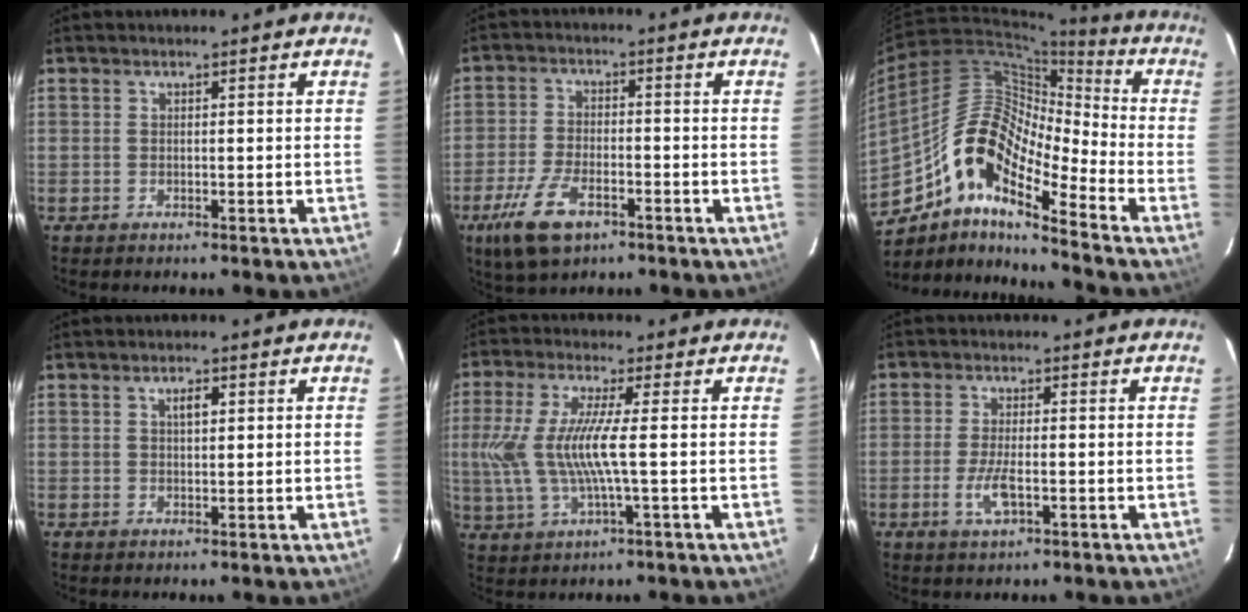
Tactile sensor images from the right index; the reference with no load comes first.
{"total": 10.1, "force": [-5.6, 4.6, 7.0], "torque": [-0.165, -0.013, -0.103]}
{"total": 15.5, "force": [-9.4, 4.3, 11.6], "torque": [-0.189, 0.013, -0.194]}
{"total": 2.1, "force": [0.8, 0.9, 1.7], "torque": [-0.027, 0.006, 0.013]}
{"total": 10.4, "force": [-0.3, 1.3, 10.3], "torque": [-0.212, -0.004, 0.001]}
{"total": 3.7, "force": [-1.4, 0.8, 3.4], "torque": [-0.073, -0.005, -0.027]}